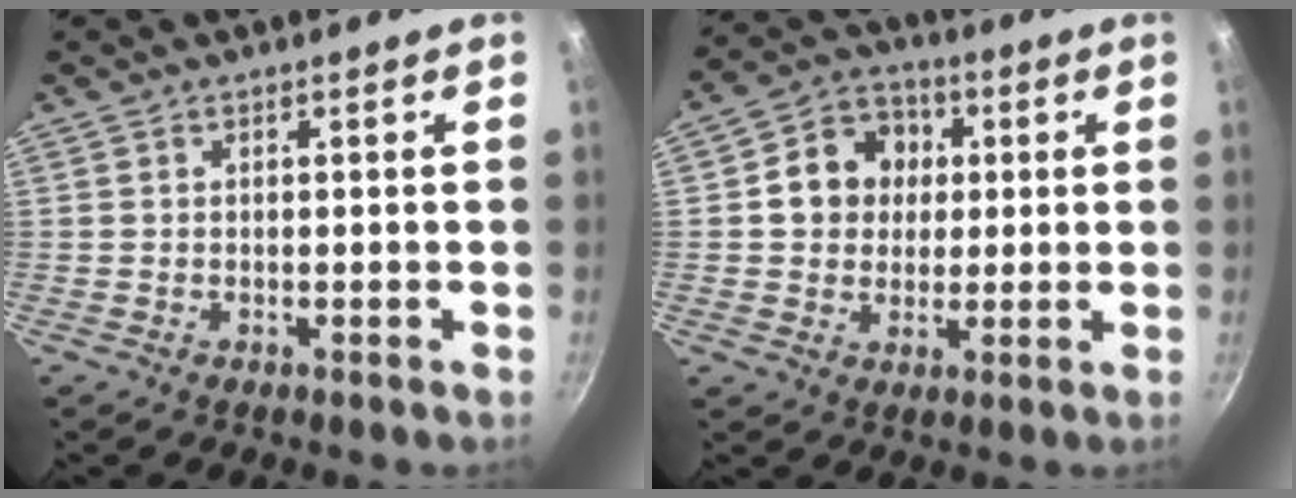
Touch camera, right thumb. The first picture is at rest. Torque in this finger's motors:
{"motor_torque": [0.41, 2.07, 0.69, 0.01, 0.02]}